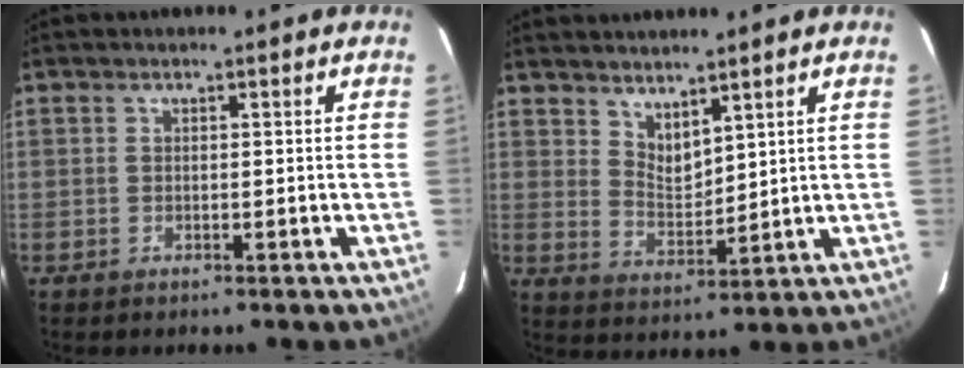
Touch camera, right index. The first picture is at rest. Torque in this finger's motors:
{"motor_torque": [-0.03, 0.16, 0.02, 0.00]}